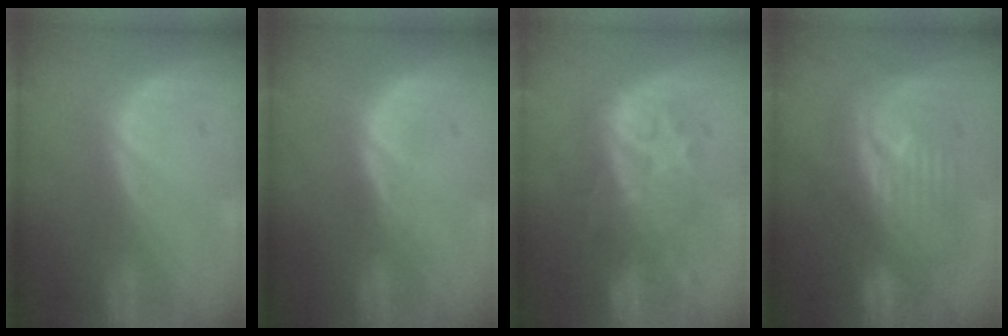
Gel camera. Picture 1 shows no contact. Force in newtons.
{"total": 1.0, "press": 1.0, "slide": 0.1}
{"total": 8.9, "press": 8.5, "slide": 2.7}
{"total": 8.3, "press": 8.3, "slide": 0.2}